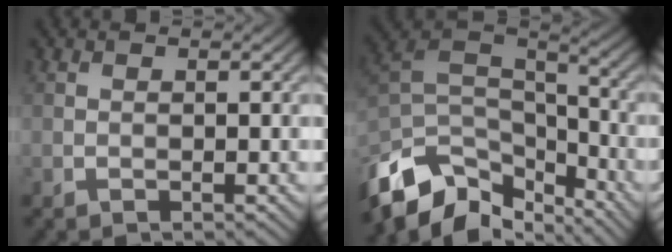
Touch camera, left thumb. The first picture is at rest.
{"total": 12.7, "force": [-8.4, 6.7, 6.7], "torque": [-0.187, -0.007, -0.148]}